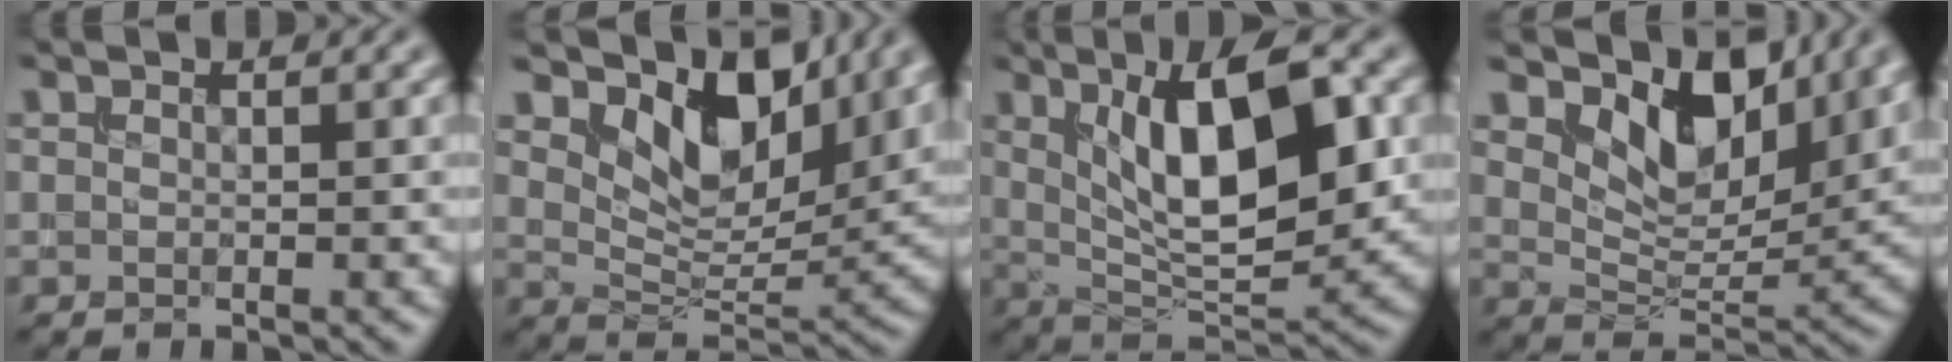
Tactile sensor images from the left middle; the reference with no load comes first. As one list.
[{"total": 9.2, "force": [5.3, 4.6, 5.9], "torque": [-0.093, -0.005, 0.090]}, {"total": 10.7, "force": [2.6, 3.9, 9.6], "torque": [-0.148, -0.001, 0.043]}, {"total": 8.3, "force": [4.9, 4.2, 5.2], "torque": [-0.084, -0.009, 0.078]}]